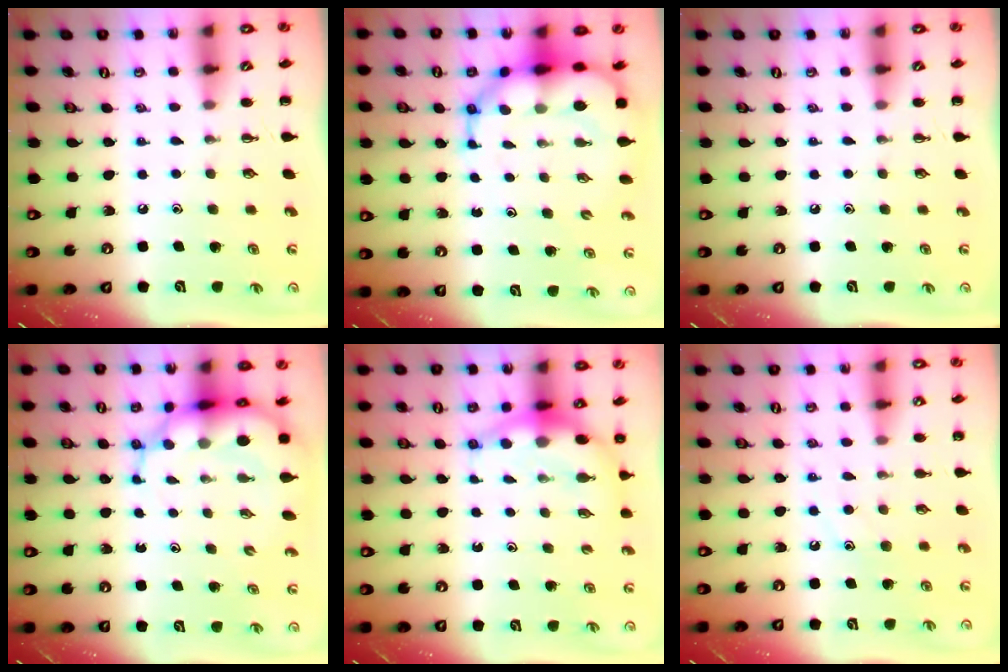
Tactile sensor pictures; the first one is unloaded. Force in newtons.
{"total": 11.5, "press": 11.0, "slide": 3.4}
{"total": 0.0}
{"total": 9.3, "press": 8.9, "slide": 2.8}
{"total": 6.8, "press": 6.7, "slide": 1.6}
{"total": 8.8, "press": 8.8, "slide": 1.0}